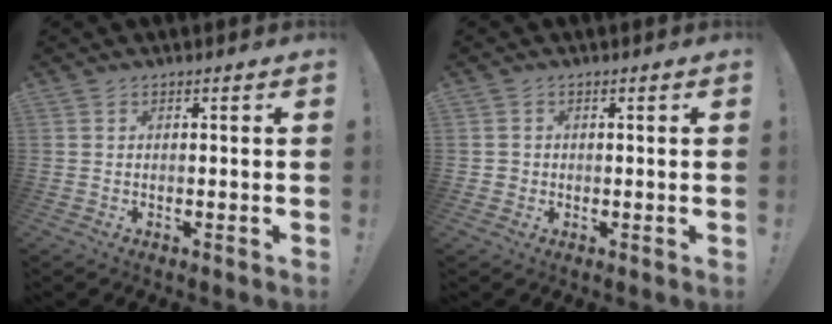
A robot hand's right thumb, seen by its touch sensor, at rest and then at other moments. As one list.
[{"total": 2.1, "force": [0.3, 2.1, 0.3], "torque": [-0.007, 0.003, 0.007]}]